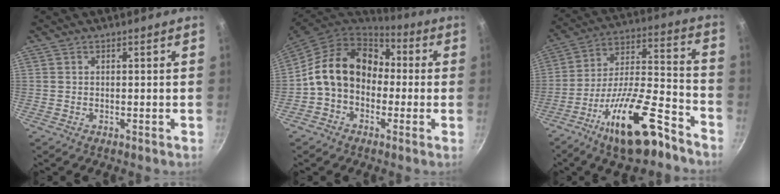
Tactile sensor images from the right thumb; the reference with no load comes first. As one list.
[{"total": 15.3, "force": [0.1, 12.0, 9.5], "torque": [-0.130, 0.048, -0.016]}, {"total": 20.0, "force": [-12.4, 6.3, 14.4], "torque": [-0.219, 0.078, -0.213]}]